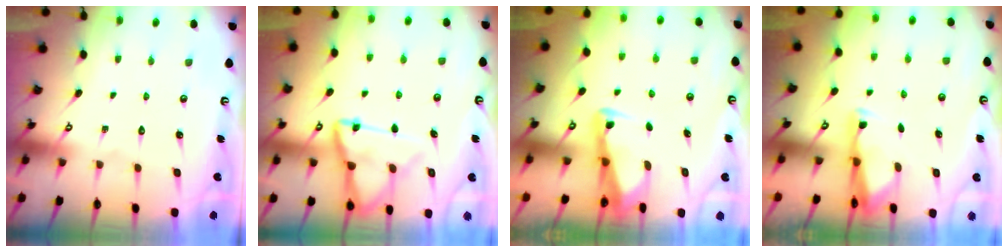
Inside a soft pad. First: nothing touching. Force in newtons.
{"total": 12.3, "press": 12.2, "slide": 1.2}
{"total": 3.1, "press": 3.1, "slide": 0.3}
{"total": 2.9, "press": 2.9, "slide": 0.6}